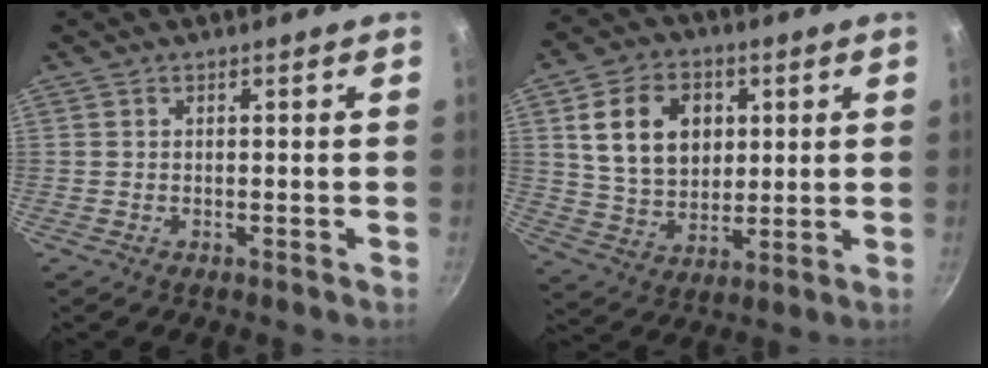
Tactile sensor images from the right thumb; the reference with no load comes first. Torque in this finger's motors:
{"motor_torque": [-1.30, 1.77, 0.97, 0.74, 0.08]}